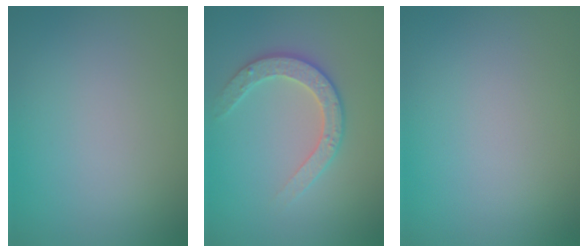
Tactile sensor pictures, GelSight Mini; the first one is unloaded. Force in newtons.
{"total": 2.9, "press": 2.8, "slide": 0.8}
{"total": 0.0}